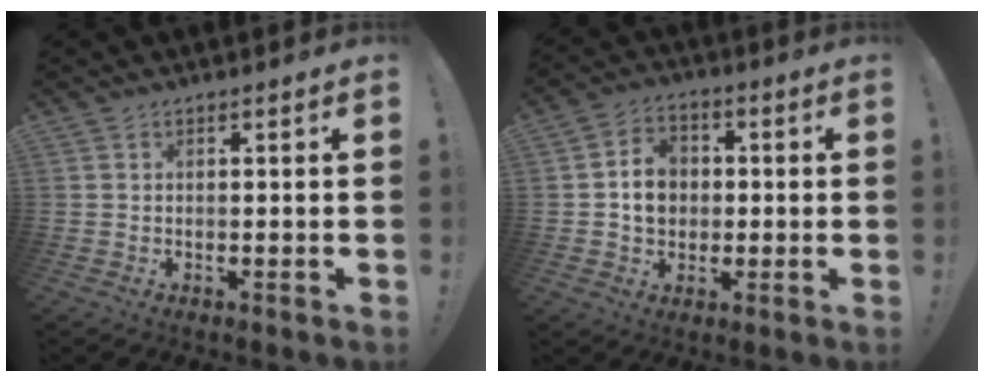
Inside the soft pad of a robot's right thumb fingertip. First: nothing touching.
{"total": 9.4, "force": [0.3, 8.2, 4.6], "torque": [-0.045, 0.011, 0.010]}